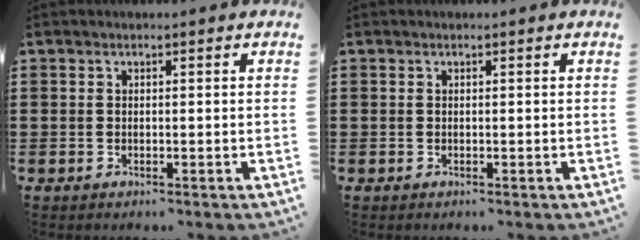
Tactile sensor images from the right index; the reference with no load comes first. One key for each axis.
{"total": 0.0}